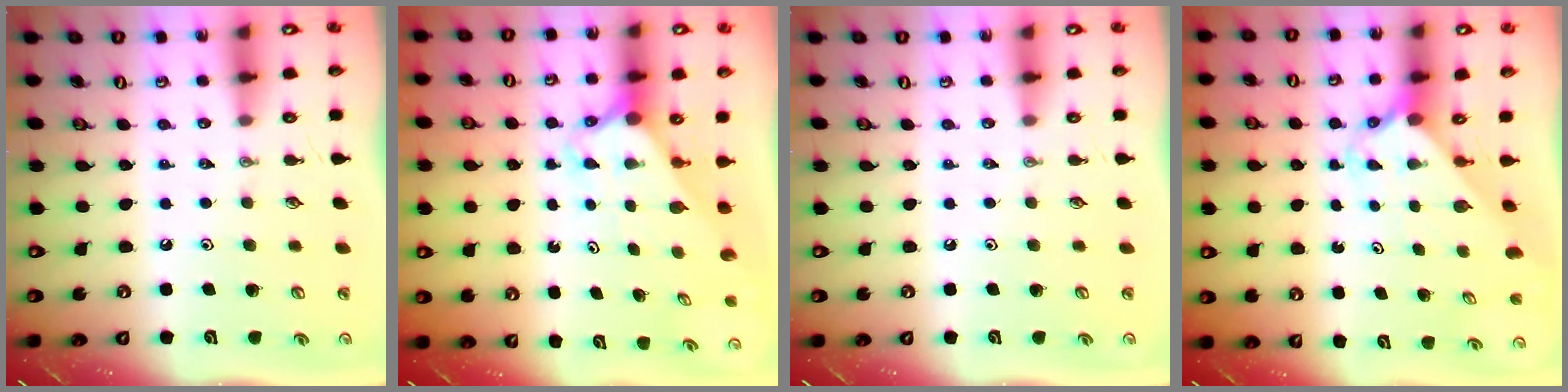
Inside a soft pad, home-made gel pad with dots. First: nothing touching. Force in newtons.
{"total": 2.5, "press": 2.5, "slide": 0.1}
{"total": 0.0}
{"total": 2.4, "press": 2.4, "slide": 0.2}